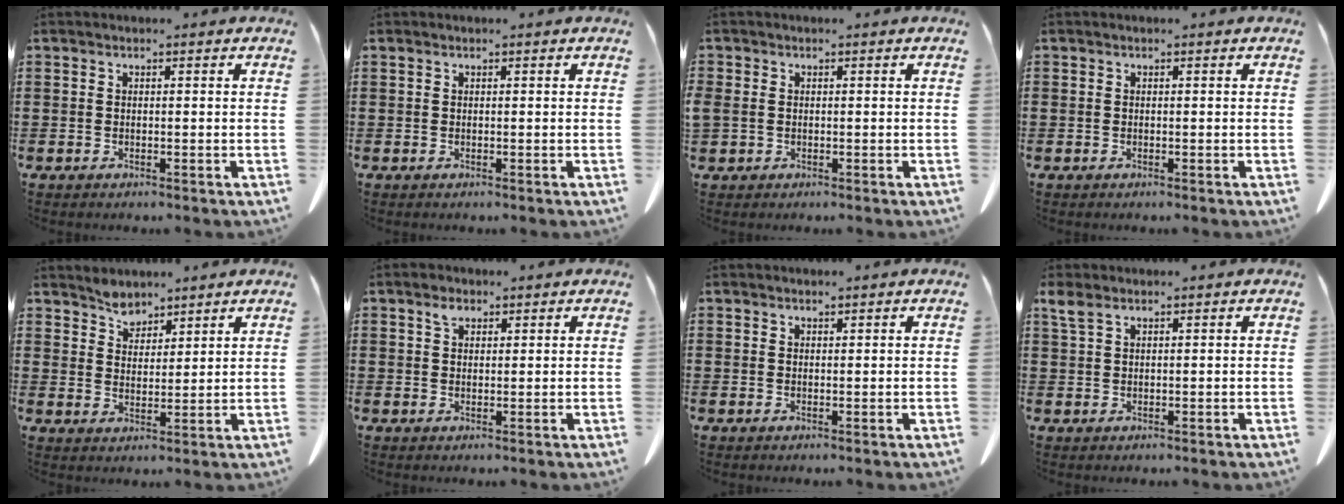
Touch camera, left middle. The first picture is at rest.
{"total": 0.0}
{"total": 1.1, "force": [-0.1, 0.8, 0.6], "torque": [-0.023, 0.002, -0.005]}
{"total": 0.0}
{"total": 3.8, "force": [3.4, 1.6, 0.5], "torque": [-0.021, -0.003, 0.065]}
{"total": 1.8, "force": [1.1, 1.0, 1.0], "torque": [-0.016, -0.001, 0.018]}
{"total": 0.7, "force": [0.6, 0.1, 0.1], "torque": [-0.005, -0.001, 0.013]}
{"total": 2.3, "force": [1.4, 0.7, 1.6], "torque": [-0.038, 0.001, 0.026]}